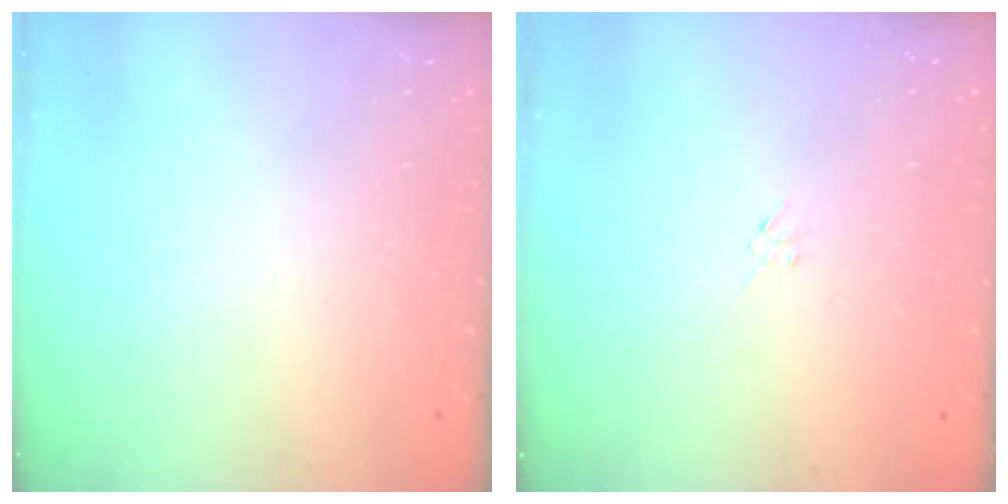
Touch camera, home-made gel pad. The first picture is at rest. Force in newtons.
{"total": 1.3, "press": 1.3, "slide": 0.4}